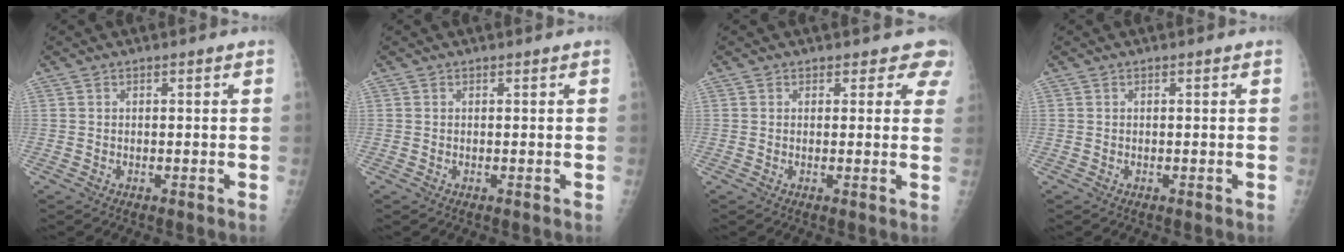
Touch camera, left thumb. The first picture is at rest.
{"total": 0.0}
{"total": 4.2, "force": [3.5, 2.4, -0.2], "torque": [0.044, -0.015, 0.013]}
{"total": 0.0}